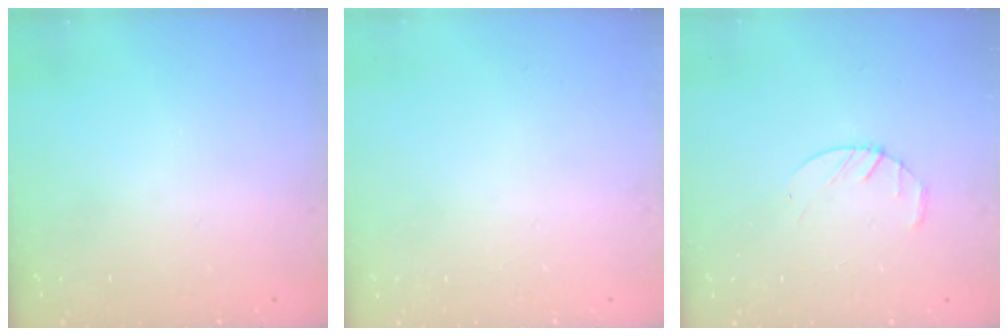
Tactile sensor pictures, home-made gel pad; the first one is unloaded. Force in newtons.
{"total": 0.0}
{"total": 3.2, "press": 3.2, "slide": 0.5}